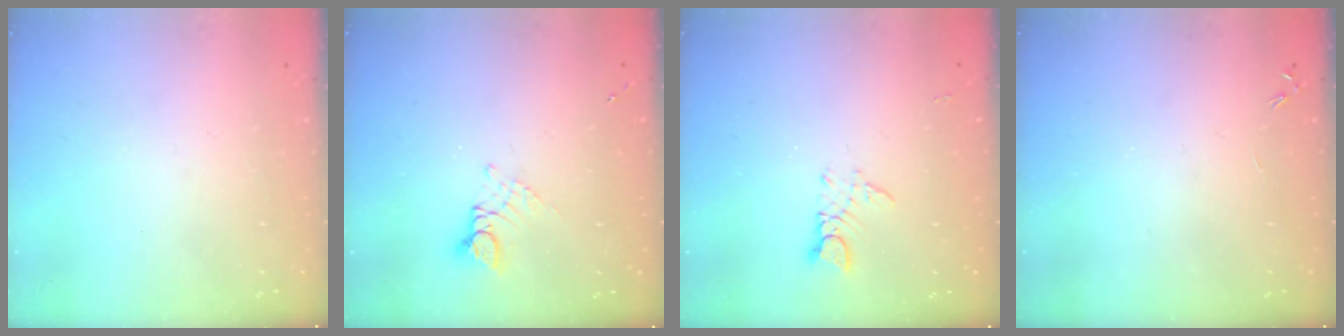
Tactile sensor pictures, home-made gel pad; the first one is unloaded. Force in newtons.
{"total": 5.0, "press": 5.0, "slide": 0.5}
{"total": 3.0, "press": 3.0, "slide": 0.4}
{"total": 0.0}